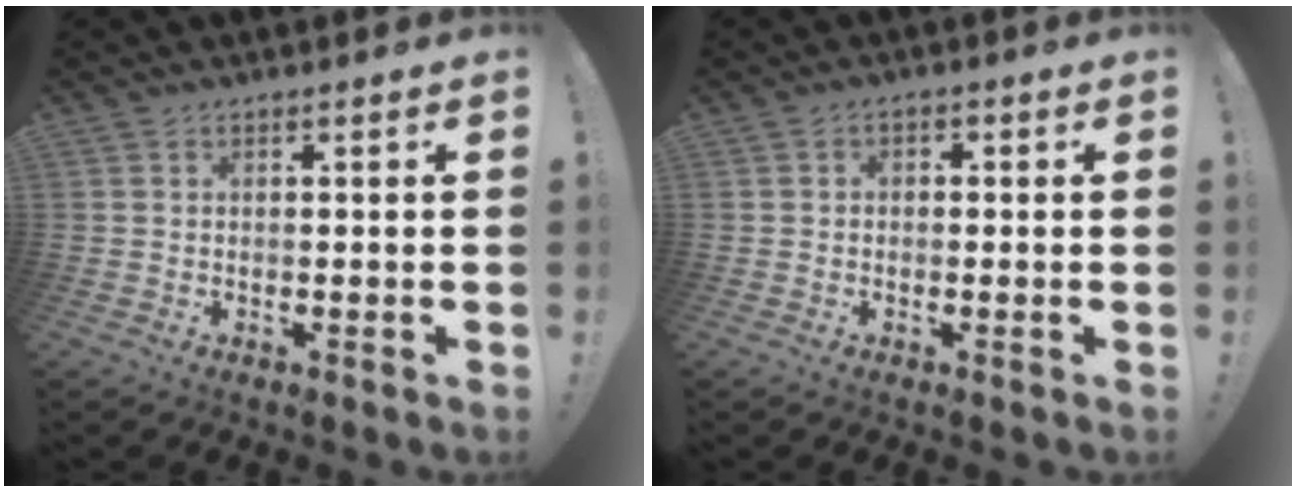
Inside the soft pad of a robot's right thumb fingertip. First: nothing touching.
{"total": 1.7, "force": [-1.1, 1.0, 0.8], "torque": [-0.013, 0.008, -0.021]}